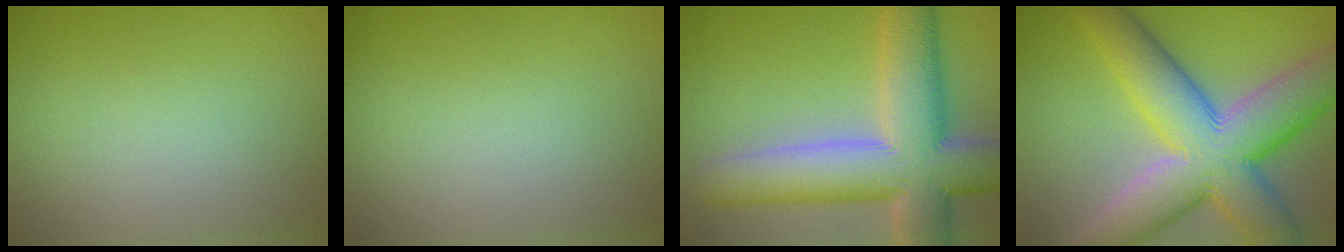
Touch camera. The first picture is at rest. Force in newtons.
{"total": 0.0}
{"total": 12.0, "press": 12.0, "slide": 1.0}
{"total": 12.7, "press": 12.6, "slide": 1.0}